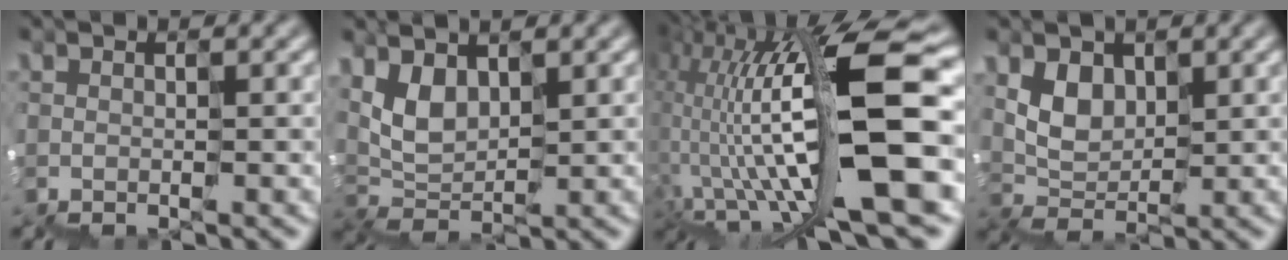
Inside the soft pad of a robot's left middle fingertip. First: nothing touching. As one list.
[{"total": 3.3, "force": [2.1, 2.0, 1.5], "torque": [-0.046, 0.003, 0.041]}, {"total": 13.2, "force": [0.6, 4.8, 12.3], "torque": [-0.231, 0.015, 0.022]}, {"total": 2.4, "force": [1.5, 1.8, 0.3], "torque": [-0.012, 0.003, 0.030]}]